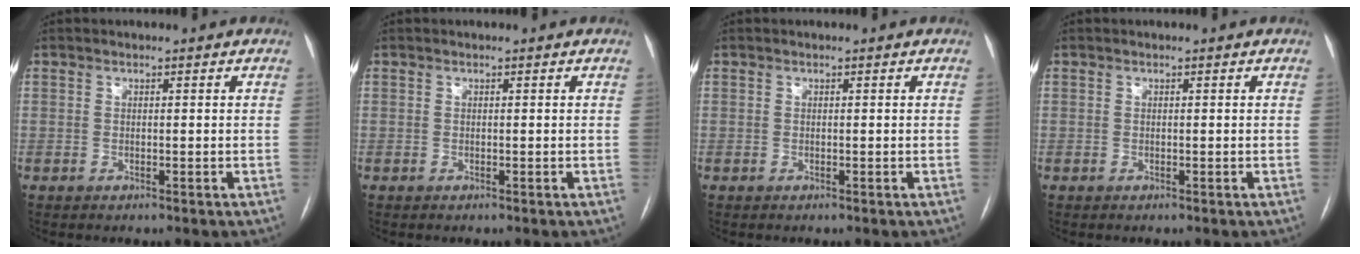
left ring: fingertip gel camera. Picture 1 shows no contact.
{"total": 0.0}
{"total": 0.0}
{"total": 0.0}